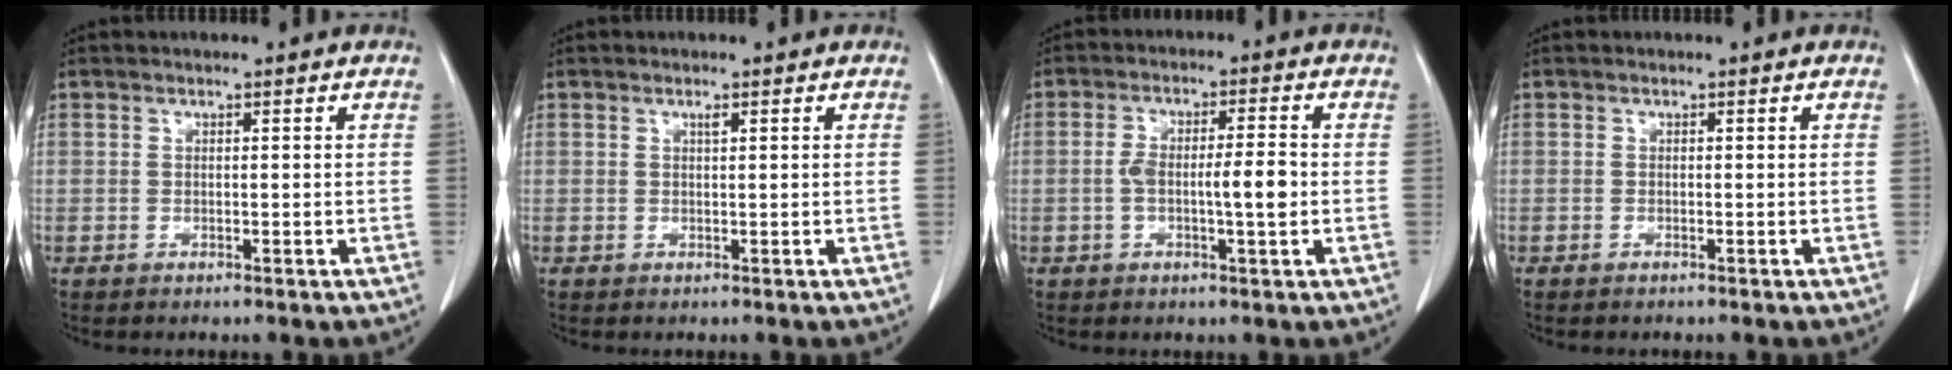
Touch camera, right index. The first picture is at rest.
{"total": 0.6, "force": [0.3, 0.1, 0.5], "torque": [-0.011, 0.000, 0.005]}
{"total": 6.5, "force": [-0.9, 1.1, 6.4], "torque": [-0.119, 0.010, -0.015]}
{"total": 0.0}